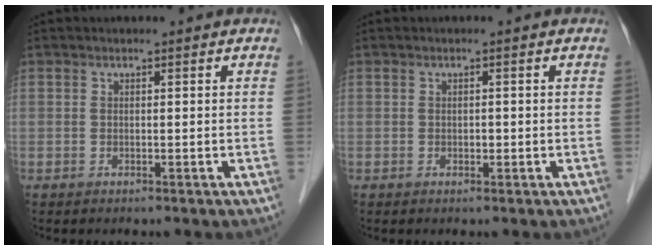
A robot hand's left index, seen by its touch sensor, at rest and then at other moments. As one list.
[{"total": 0.8, "force": [-0.3, 0.5, 0.5], "torque": [-0.009, -0.003, -0.006]}]